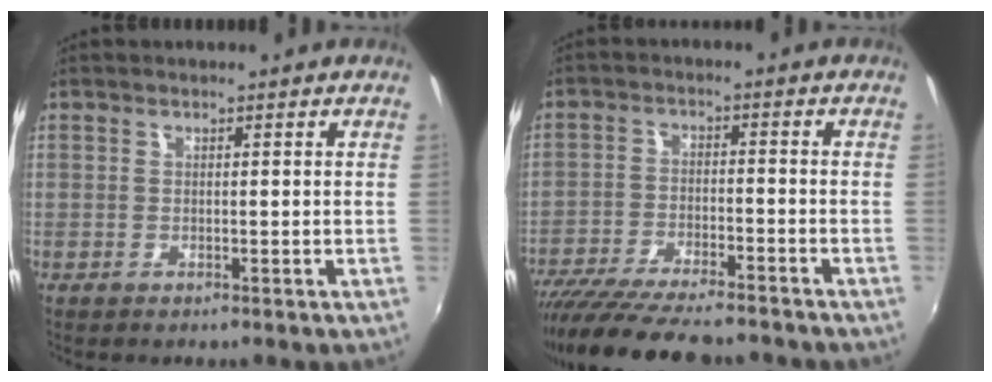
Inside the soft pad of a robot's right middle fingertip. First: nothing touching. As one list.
[{"total": 17.1, "force": [-14.8, 3.2, 8.1], "torque": [-0.163, -0.040, -0.237]}]